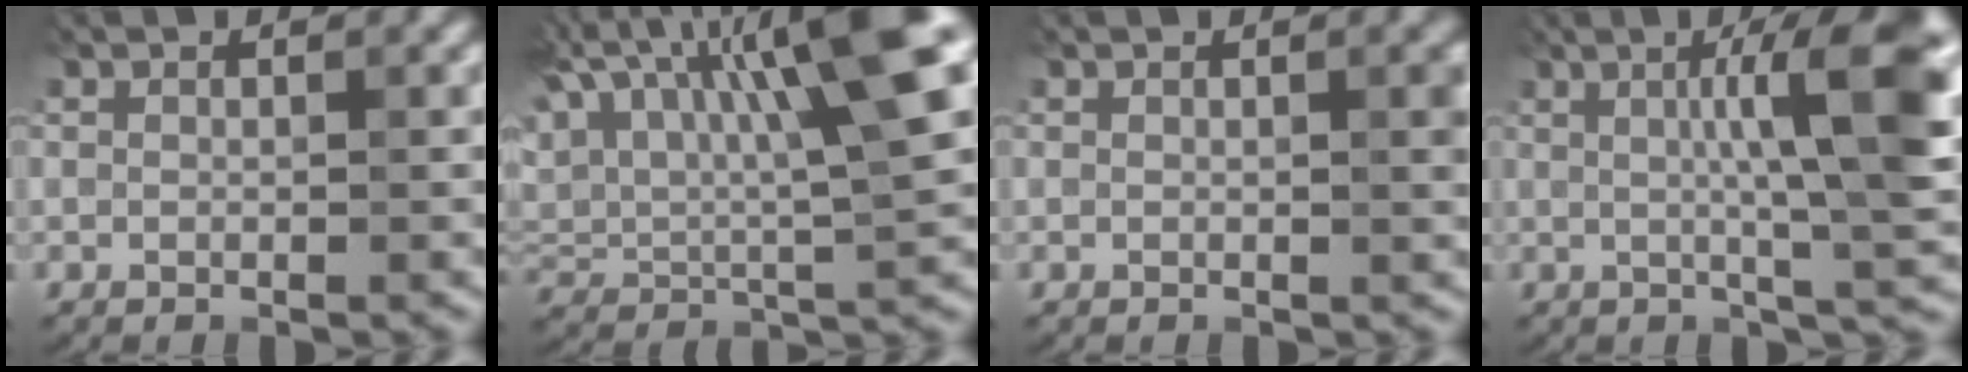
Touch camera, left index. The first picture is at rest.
{"total": 13.2, "force": [6.0, 4.0, 11.0], "torque": [-0.181, 0.029, 0.096]}
{"total": 1.8, "force": [0.2, 0.4, 1.8], "torque": [-0.020, 0.005, 0.002]}
{"total": 9.5, "force": [1.7, 1.6, 9.2], "torque": [-0.119, 0.012, 0.027]}